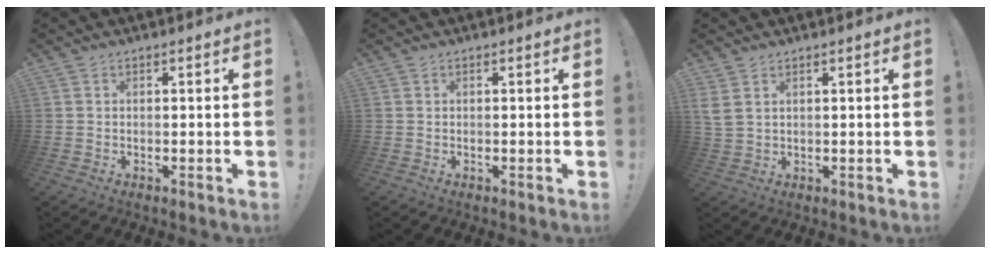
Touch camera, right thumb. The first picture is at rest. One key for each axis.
{"total": 0.0}
{"total": 3.3, "fx": 1.9, "fy": 1.6, "fz": 2.2, "tx": -0.054, "ty": -0.007, "tz": 0.037}